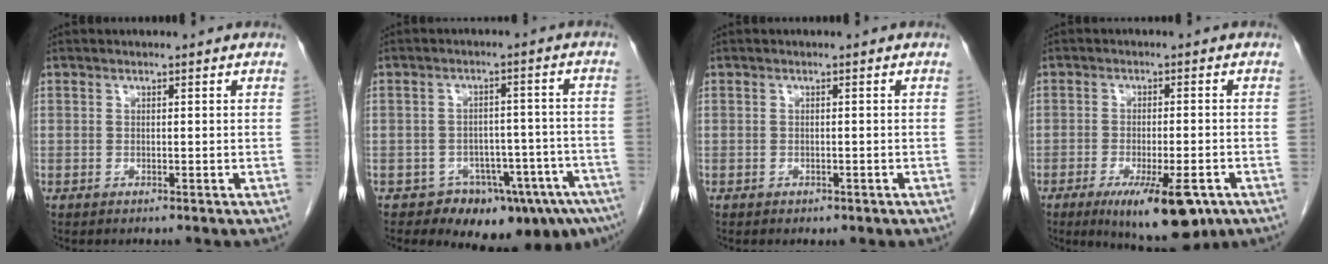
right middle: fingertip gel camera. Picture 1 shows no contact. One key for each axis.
{"total": 11.4, "fx": -8.4, "fy": 4.7, "fz": 6.2, "tx": -0.053, "ty": 0.033, "tz": -0.113}
{"total": 1.2, "fx": -0.7, "fy": 0.7, "fz": 0.6, "tx": -0.014, "ty": -0.001, "tz": -0.003}
{"total": 11.7, "fx": -6.6, "fy": 2.8, "fz": 9.2, "tx": -0.133, "ty": -0.020, "tz": -0.092}